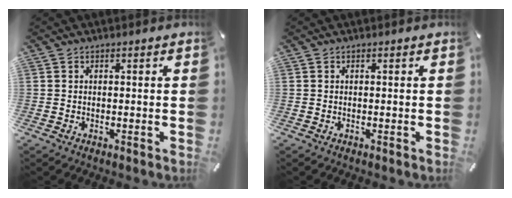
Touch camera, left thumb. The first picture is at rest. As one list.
[{"total": 0.0}]